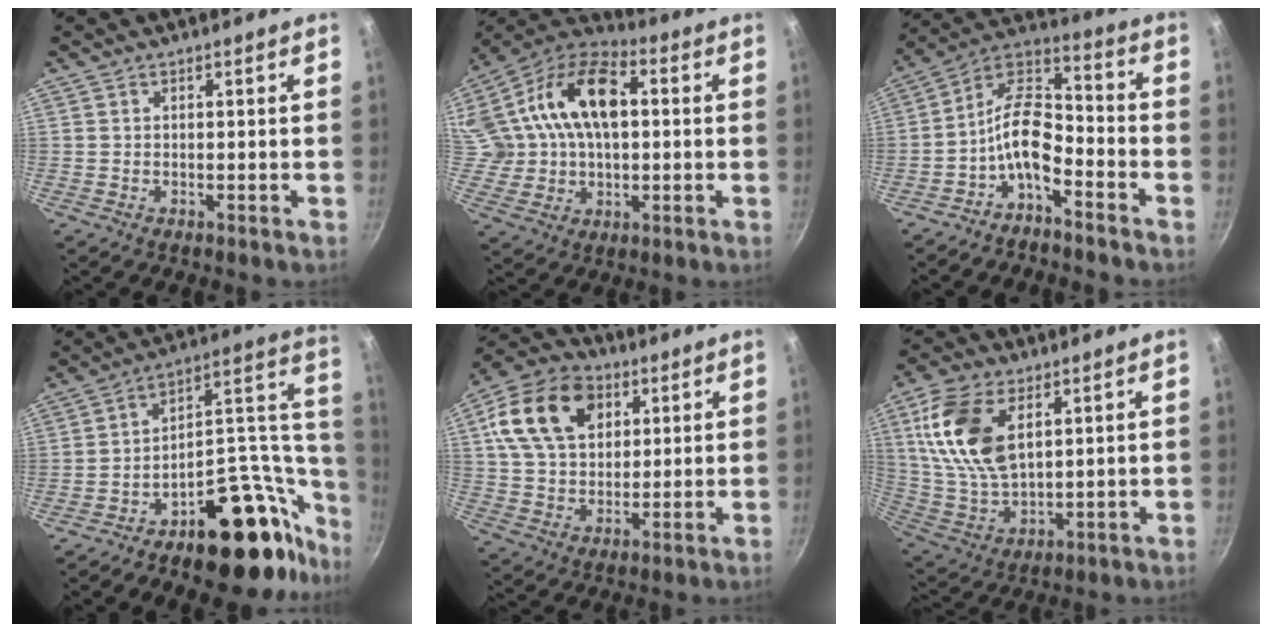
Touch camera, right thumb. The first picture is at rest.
{"total": 23.0, "force": [4.6, 15.8, 16.1], "torque": [-0.321, 0.037, 0.070]}
{"total": 10.4, "force": [-4.9, 5.2, 7.5], "torque": [-0.132, 0.065, -0.100]}
{"total": 25.7, "force": [-12.3, 14.0, 17.7], "torque": [-0.157, 0.099, -0.187]}
{"total": 17.8, "force": [6.4, 12.7, 10.7], "torque": [-0.169, 0.002, 0.105]}
{"total": 16.7, "force": [5.9, 9.4, 12.5], "torque": [-0.231, -0.016, 0.127]}